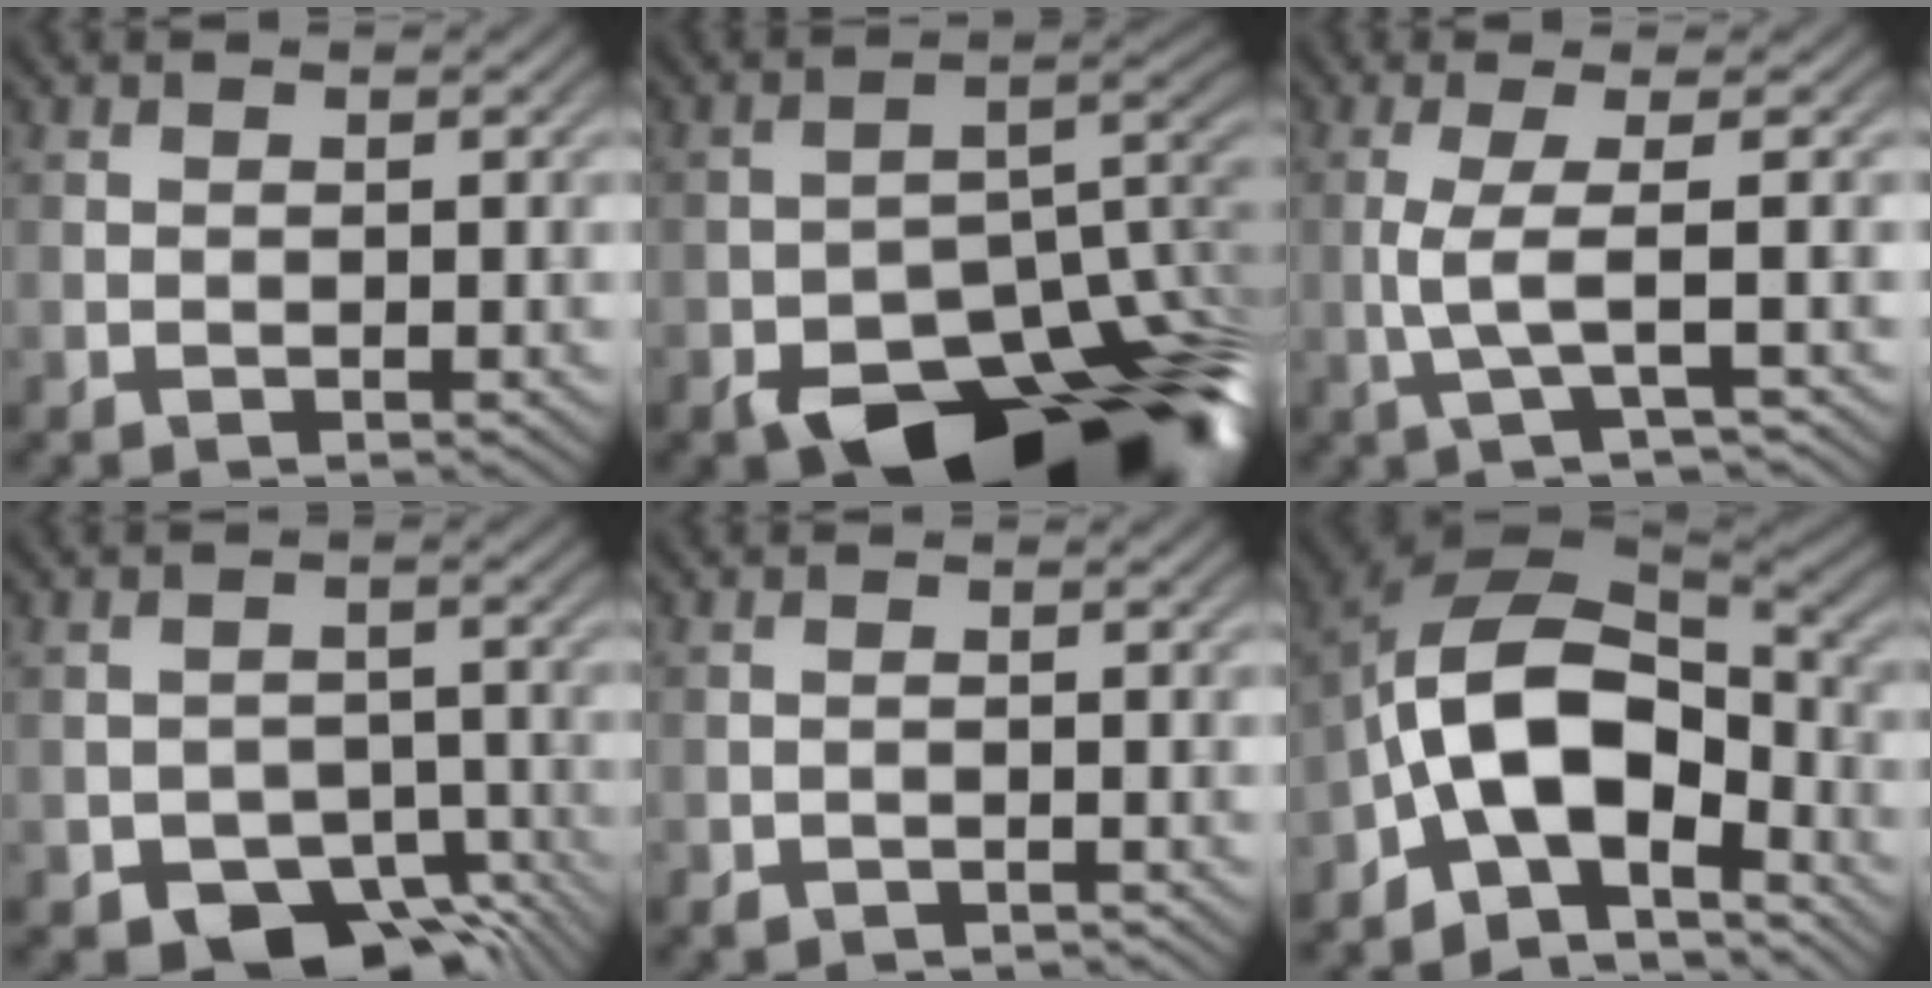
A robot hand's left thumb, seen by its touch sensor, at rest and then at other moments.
{"total": 18.6, "force": [-11.8, 10.1, 10.2], "torque": [-0.130, -0.036, -0.160]}
{"total": 4.3, "force": [-0.3, 0.7, 4.2], "torque": [-0.077, 0.006, -0.014]}
{"total": 9.8, "force": [-6.5, 5.9, 4.3], "torque": [-0.056, -0.018, -0.093]}
{"total": 1.1, "force": [-1.0, 0.4, 0.2], "torque": [-0.005, -0.004, -0.021]}
{"total": 13.3, "force": [-5.6, 7.3, 9.6], "torque": [-0.166, -0.007, -0.116]}